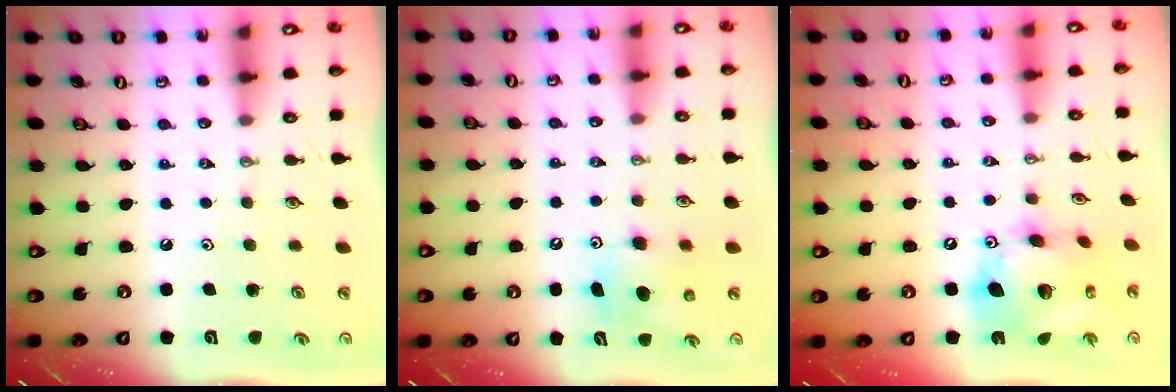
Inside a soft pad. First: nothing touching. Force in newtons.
{"total": 7.3, "press": 7.0, "slide": 1.7}
{"total": 16.8, "press": 16.7, "slide": 1.8}